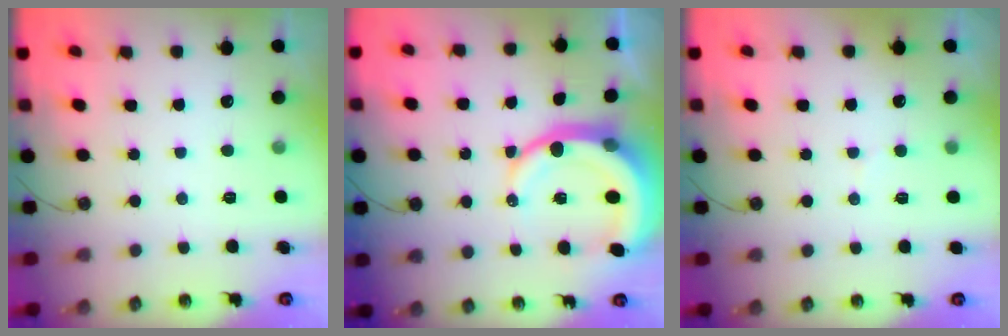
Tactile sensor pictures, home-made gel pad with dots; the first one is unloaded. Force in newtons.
{"total": 12.2, "press": 12.1, "slide": 1.5}
{"total": 4.7, "press": 4.7, "slide": 0.3}